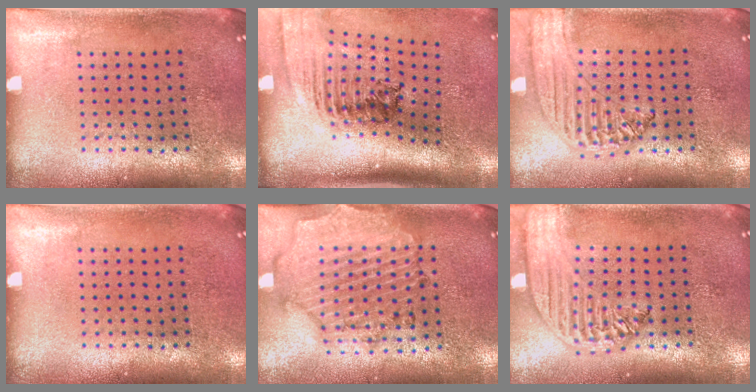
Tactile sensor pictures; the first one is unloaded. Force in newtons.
{"total": 2.4, "press": 1.7, "slide": 1.7}
{"total": 1.3, "press": 1.3, "slide": 0.2}
{"total": 0.0}
{"total": 1.7, "press": 1.7, "slide": 0.3}
{"total": 2.6, "press": 2.1, "slide": 1.4}